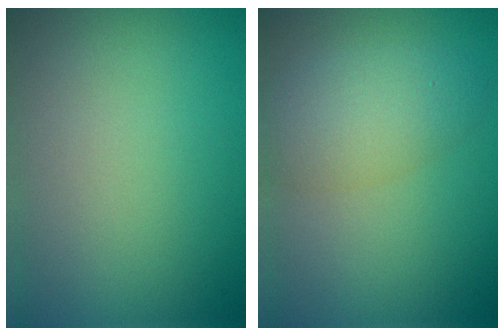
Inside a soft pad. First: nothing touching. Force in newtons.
{"total": 3.9, "press": 3.9, "slide": 0.1}